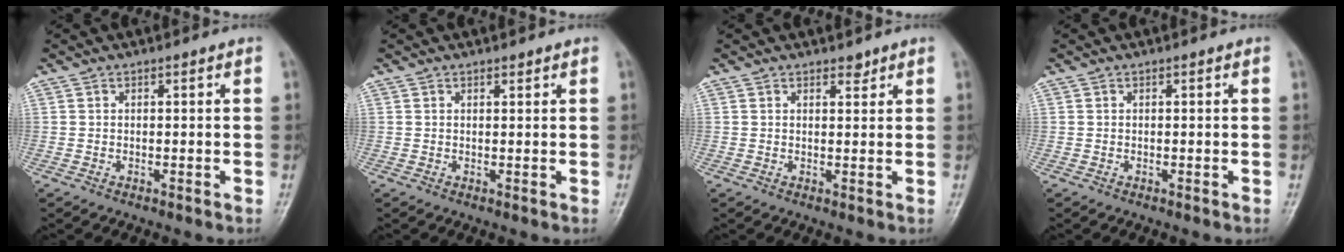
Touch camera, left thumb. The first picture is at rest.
{"total": 0.8, "force": [0.7, 0.3, 0.3], "torque": [-0.005, -0.005, 0.009]}
{"total": 1.6, "force": [1.3, 0.8, 0.6], "torque": [0.001, -0.009, 0.017]}
{"total": 0.0}